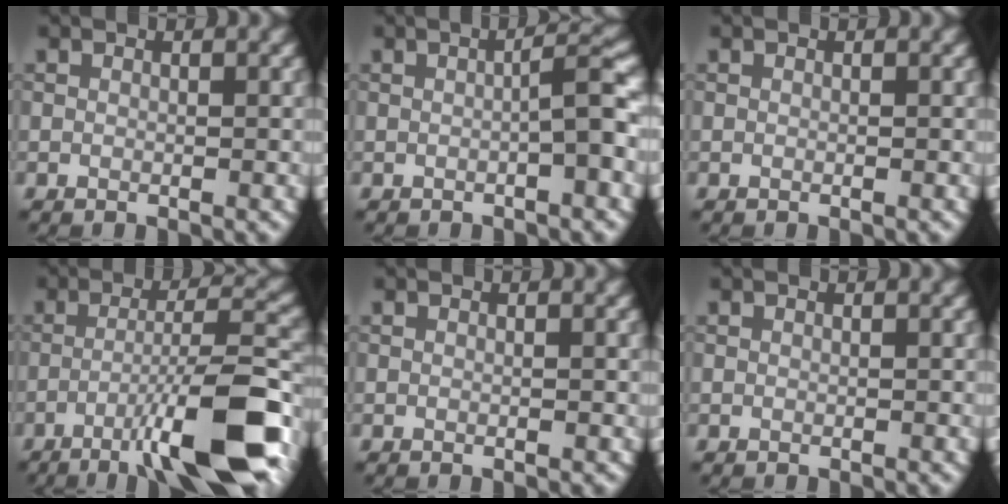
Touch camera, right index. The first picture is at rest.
{"total": 2.7, "force": [-0.7, 0.2, 2.7], "torque": [-0.041, 0.016, -0.014]}
{"total": 0.0}
{"total": 10.8, "force": [-5.5, 1.4, 9.2], "torque": [-0.138, 0.011, -0.094]}
{"total": 0.0}
{"total": 0.0}